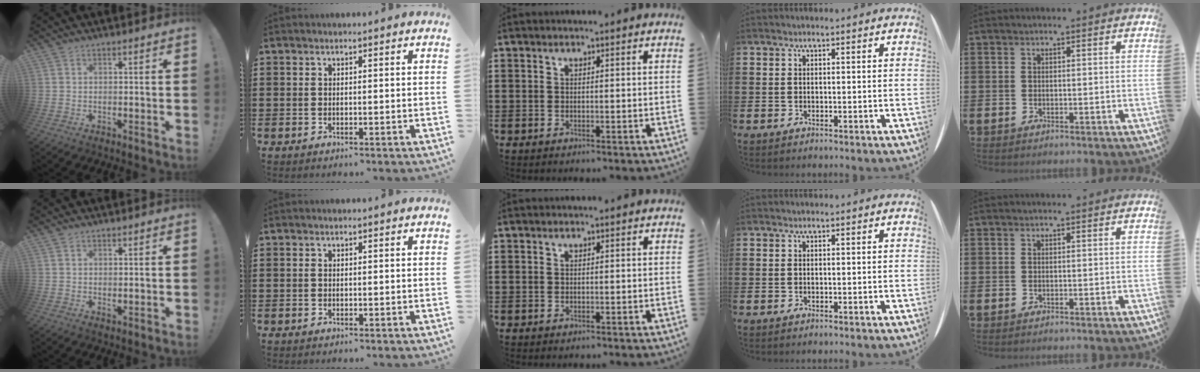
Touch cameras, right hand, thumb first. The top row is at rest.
{"thumb": {"total": 0.9, "force": [0.7, 0.2, 0.4], "torque": [-0.004, -0.003, 0.013]}}